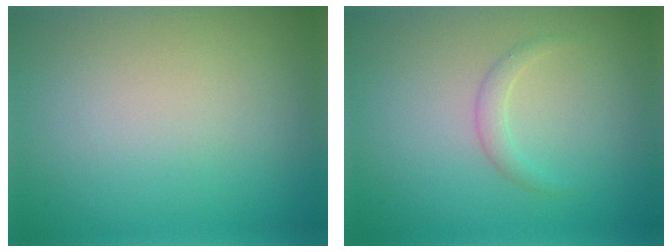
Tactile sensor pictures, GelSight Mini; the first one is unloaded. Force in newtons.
{"total": 1.2, "press": 1.2, "slide": 0.0}